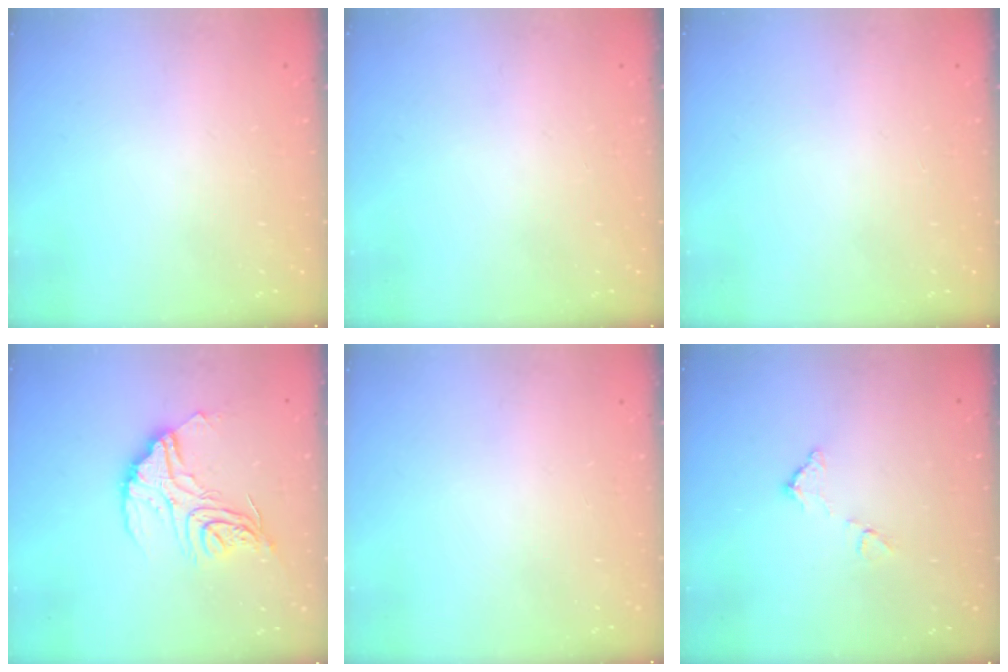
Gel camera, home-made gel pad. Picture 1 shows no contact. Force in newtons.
{"total": 0.0}
{"total": 0.0}
{"total": 16.0, "press": 15.9, "slide": 1.5}
{"total": 0.0}
{"total": 7.3, "press": 7.3, "slide": 0.4}